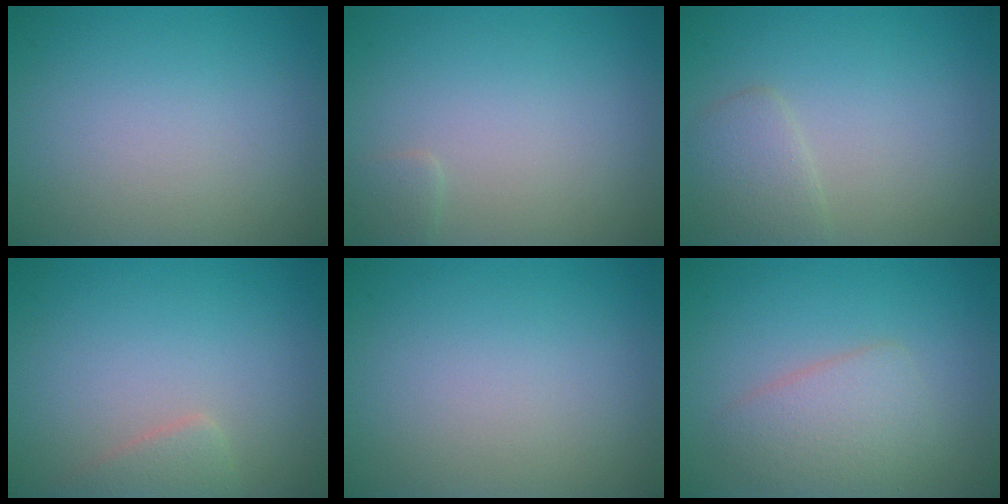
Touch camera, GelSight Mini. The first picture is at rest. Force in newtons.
{"total": 0.8, "press": 0.8, "slide": 0.1}
{"total": 2.1, "press": 2.1, "slide": 0.2}
{"total": 1.7, "press": 1.7, "slide": 0.1}
{"total": 0.0}
{"total": 3.3, "press": 3.3, "slide": 0.1}